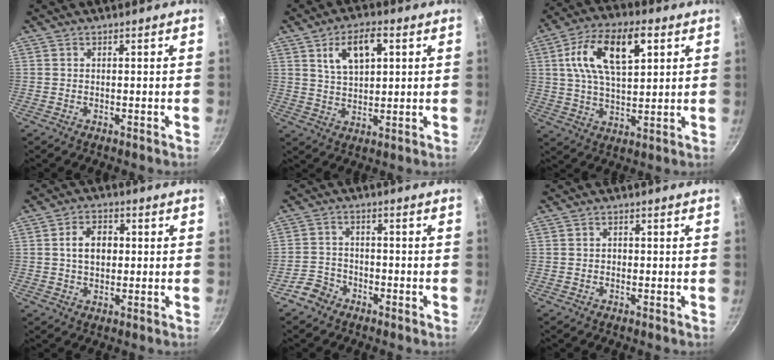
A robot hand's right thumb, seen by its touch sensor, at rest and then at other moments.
{"total": 9.3, "force": [3.4, 4.9, 7.2], "torque": [-0.108, -0.002, 0.064]}
{"total": 16.2, "force": [5.2, 8.1, 13.0], "torque": [-0.215, 0.002, 0.086]}
{"total": 6.3, "force": [0.6, 4.5, 4.3], "torque": [-0.052, 0.011, 0.006]}
{"total": 4.5, "force": [-3.2, 3.1, 0.7], "torque": [-0.008, 0.036, -0.060]}
{"total": 0.7, "force": [-0.2, 0.7, 0.3], "torque": [-0.003, 0.004, -0.004]}